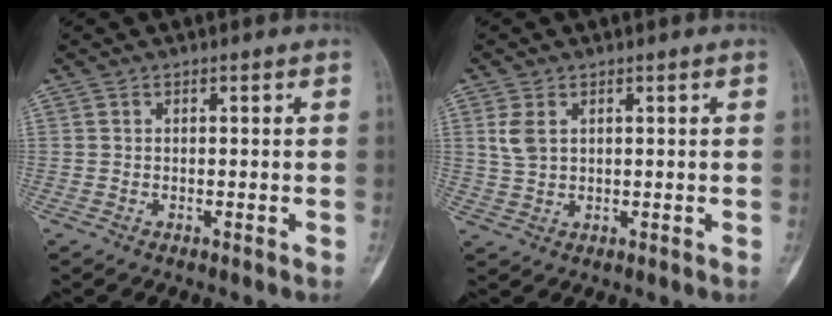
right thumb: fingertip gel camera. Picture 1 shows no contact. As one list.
[{"total": 3.5, "force": [1.2, 2.1, 2.5], "torque": [-0.054, 0.002, 0.032]}]